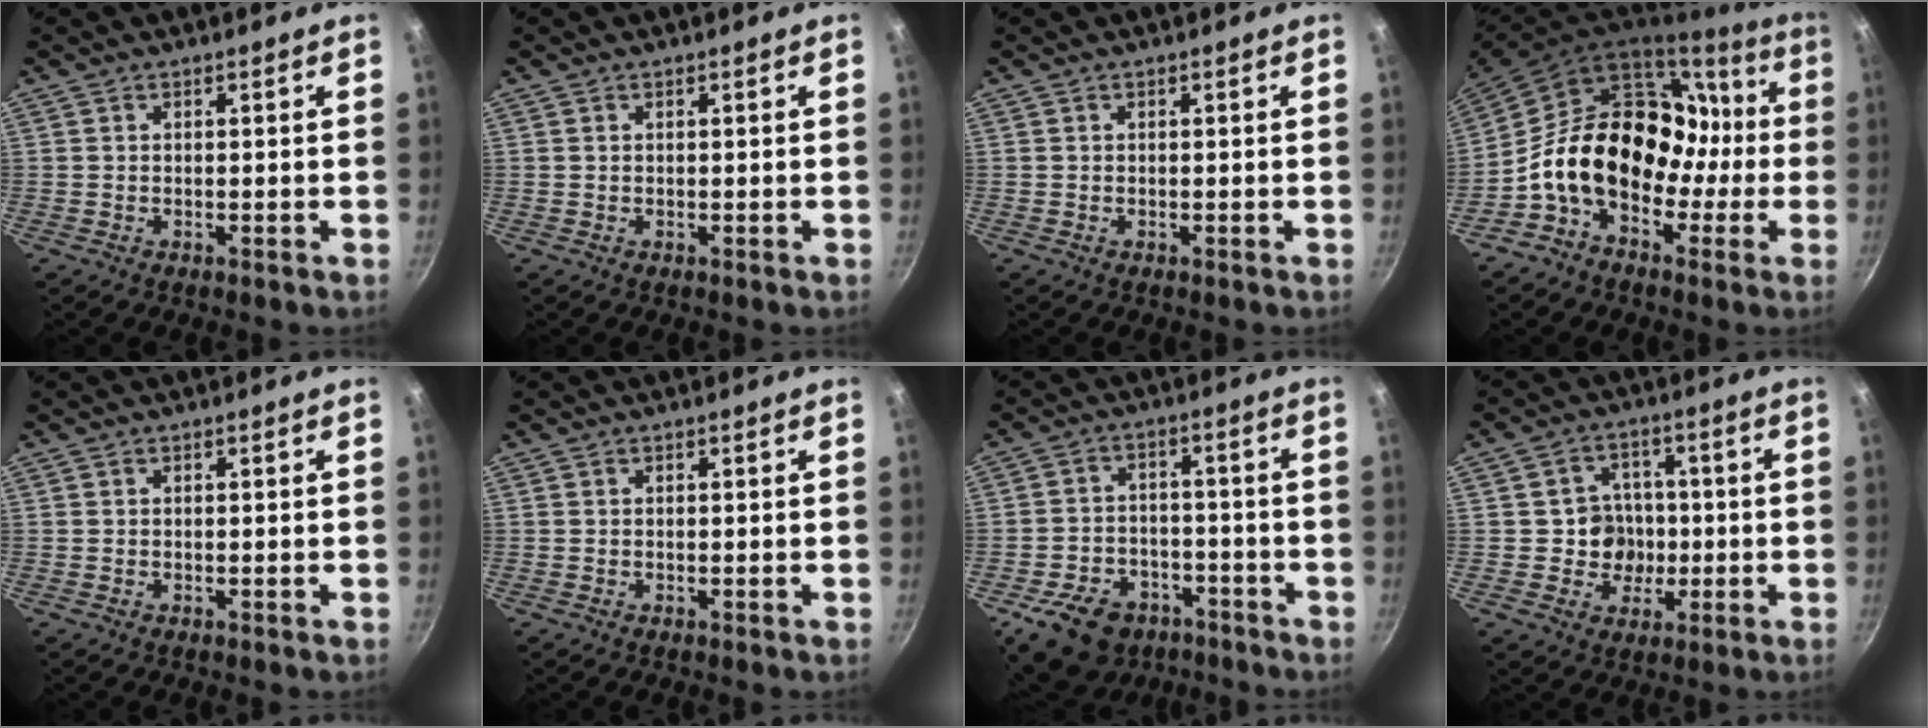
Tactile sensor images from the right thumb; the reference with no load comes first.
{"total": 0.0}
{"total": 0.0}
{"total": 21.7, "force": [-2.7, 16.0, 14.4], "torque": [-0.193, 0.073, -0.048]}
{"total": 0.0}
{"total": 0.0}
{"total": 14.4, "force": [-8.7, 9.7, 6.2], "torque": [-0.085, 0.049, -0.126]}
{"total": 7.6, "force": [-0.9, 7.1, 2.6], "torque": [0.002, 0.015, -0.015]}